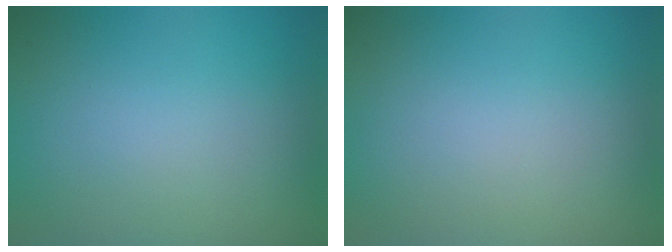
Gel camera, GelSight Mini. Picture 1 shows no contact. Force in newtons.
{"total": 0.0}